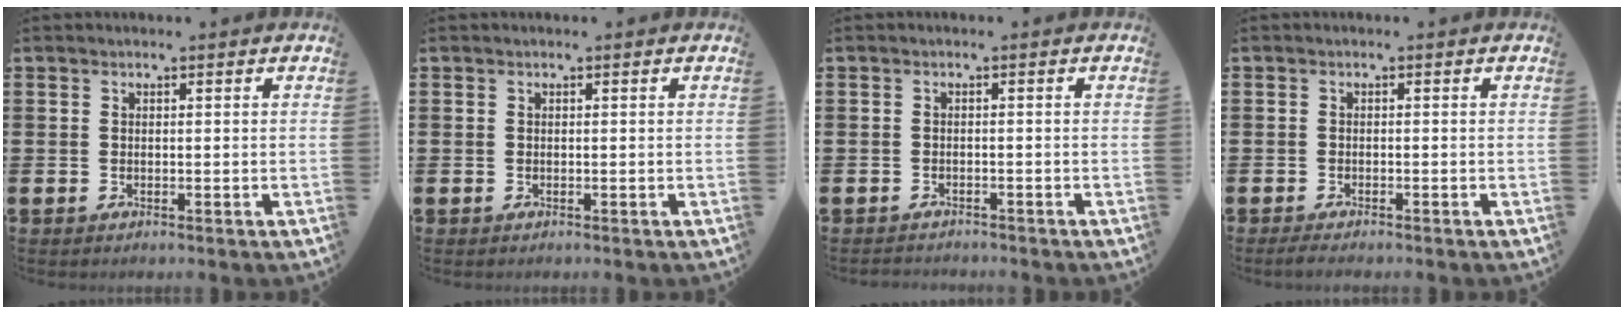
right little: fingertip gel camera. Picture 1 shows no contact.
{"total": 0.0}
{"total": 0.8, "force": [-0.8, 0.0, -0.1], "torque": [0.000, 0.002, -0.018]}
{"total": 1.0, "force": [-0.7, 0.2, 0.7], "torque": [-0.012, -0.001, -0.015]}